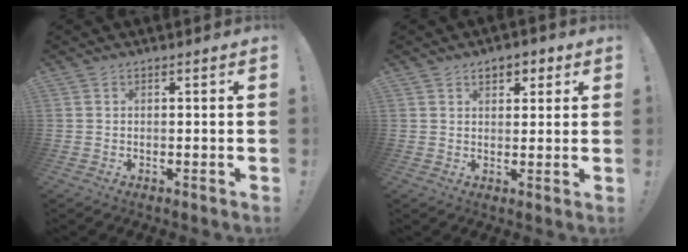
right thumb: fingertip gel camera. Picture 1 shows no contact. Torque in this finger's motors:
{"motor_torque": [-0.33, 0.36, 0.27, 0.04, 0.00]}